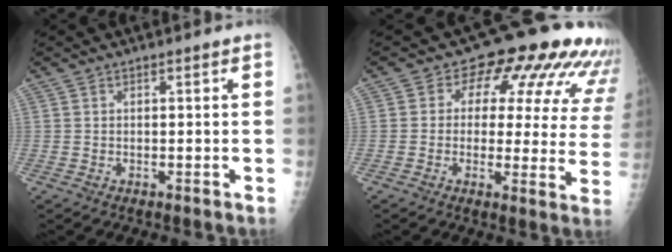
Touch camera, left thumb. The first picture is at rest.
{"total": 17.1, "force": [9.9, 9.2, 10.4], "torque": [-0.073, -0.028, 0.093]}